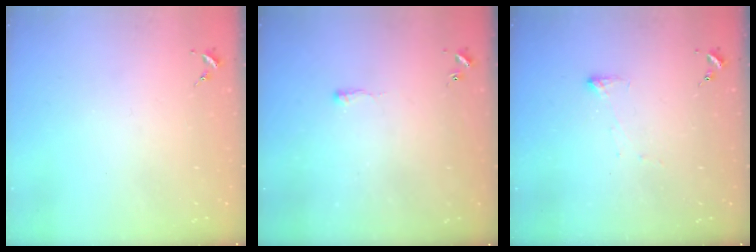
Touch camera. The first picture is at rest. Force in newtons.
{"total": 2.1, "press": 2.1, "slide": 0.5}
{"total": 3.5, "press": 3.4, "slide": 0.7}